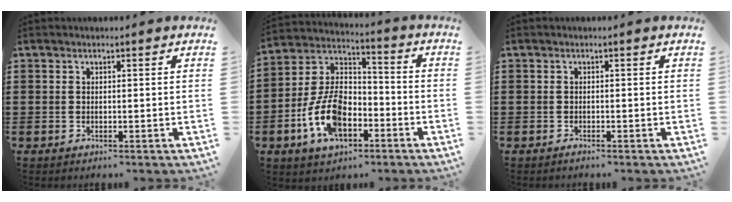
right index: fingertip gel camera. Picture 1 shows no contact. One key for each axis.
{"total": 11.7, "fx": -4.5, "fy": 6.7, "fz": 8.5, "tx": -0.203, "ty": 0.005, "tz": -0.087}
{"total": 0.8, "fx": -0.7, "fy": 0.0, "fz": 0.2, "tx": -0.006, "ty": -0.003, "tz": -0.015}